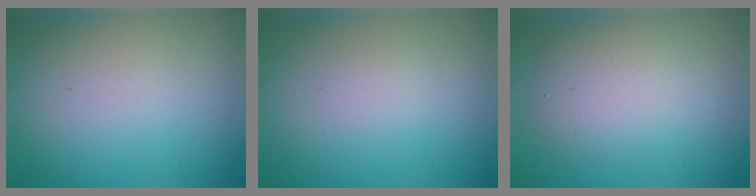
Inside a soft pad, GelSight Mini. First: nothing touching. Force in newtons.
{"total": 0.6, "press": 0.6, "slide": 0.0}
{"total": 4.7, "press": 4.7, "slide": 0.4}